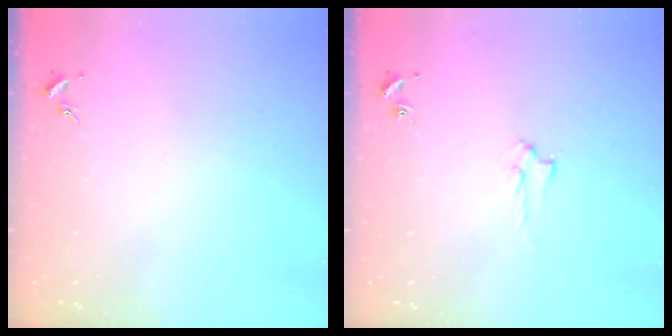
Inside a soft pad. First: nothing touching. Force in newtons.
{"total": 1.4, "press": 1.4, "slide": 0.2}